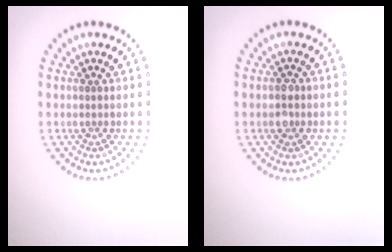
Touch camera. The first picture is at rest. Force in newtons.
{"total": 1.7, "press": 1.7, "slide": 0.1}